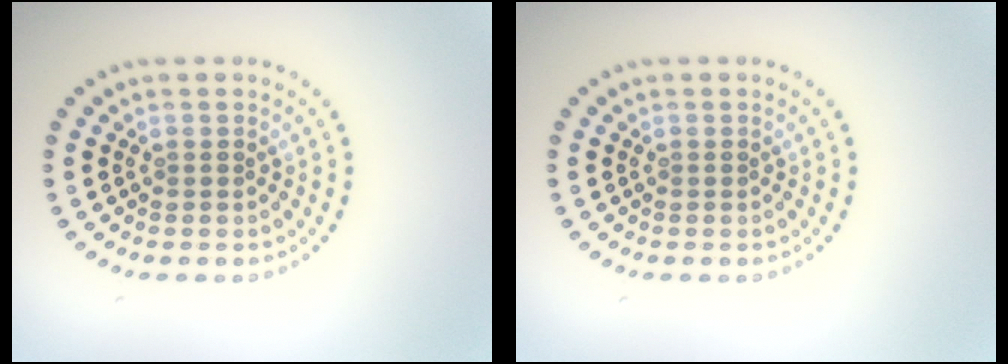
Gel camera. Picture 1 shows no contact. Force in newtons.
{"total": 0.0}